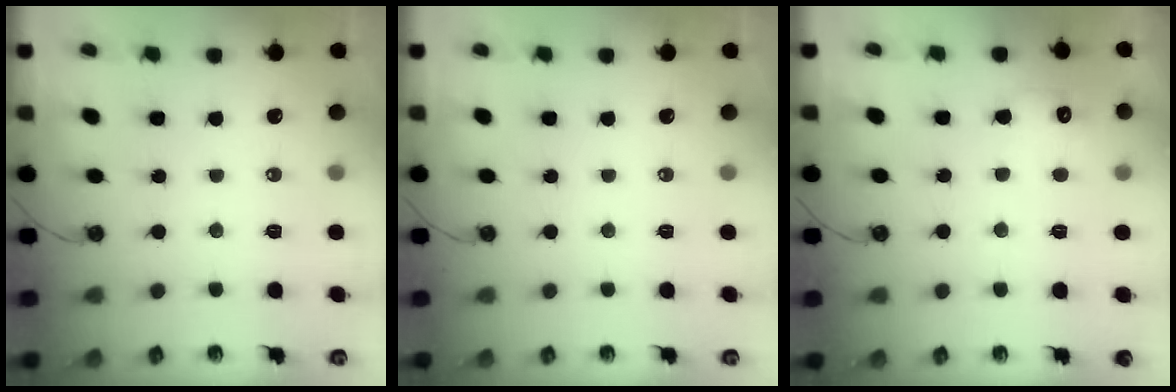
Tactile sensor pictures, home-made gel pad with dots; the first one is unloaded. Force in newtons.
{"total": 0.0}
{"total": 7.8, "press": 7.7, "slide": 0.5}